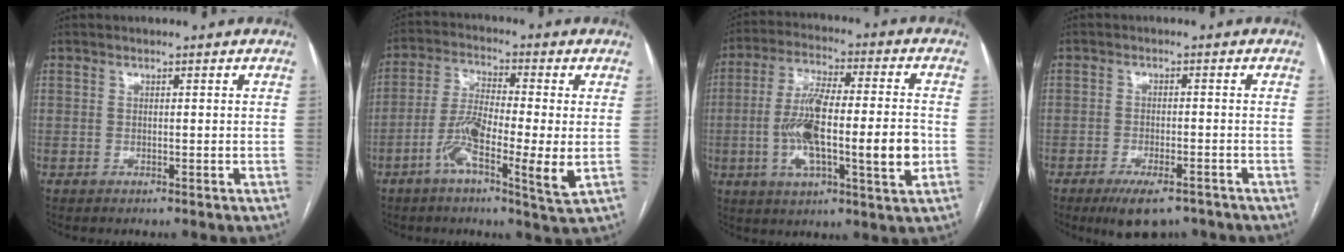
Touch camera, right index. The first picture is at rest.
{"total": 11.0, "force": [-3.1, 1.3, 10.5], "torque": [-0.198, -0.005, -0.062]}
{"total": 16.5, "force": [-2.6, 2.8, 16.0], "torque": [-0.290, 0.008, -0.043]}
{"total": 7.1, "force": [-5.3, 2.4, 4.0], "torque": [-0.064, -0.006, -0.083]}